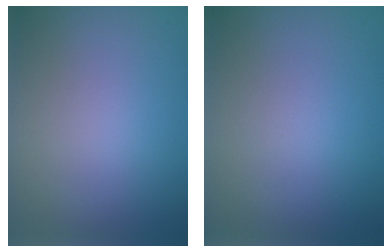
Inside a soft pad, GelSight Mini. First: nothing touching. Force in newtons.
{"total": 0.0}